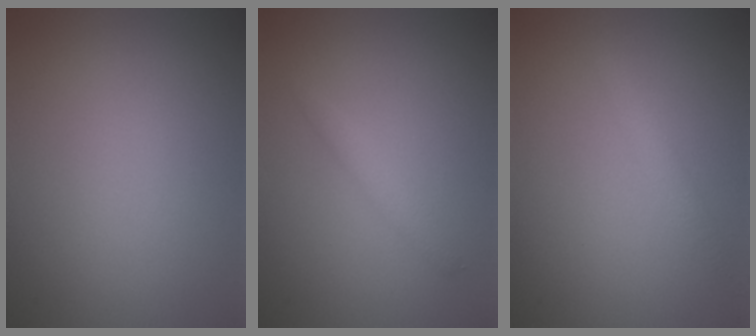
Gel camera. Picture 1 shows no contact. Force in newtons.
{"total": 1.5, "press": 1.5, "slide": 0.1}
{"total": 1.0, "press": 1.0, "slide": 0.1}